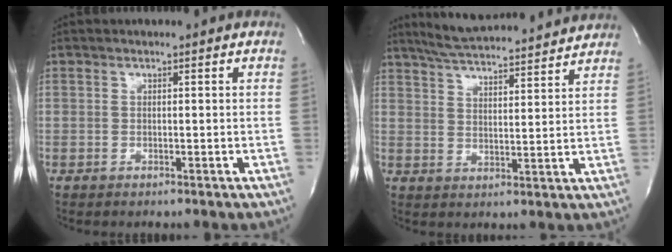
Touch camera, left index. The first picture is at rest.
{"total": 17.8, "force": [16.6, 1.7, 6.4], "torque": [-0.106, 0.019, 0.234]}